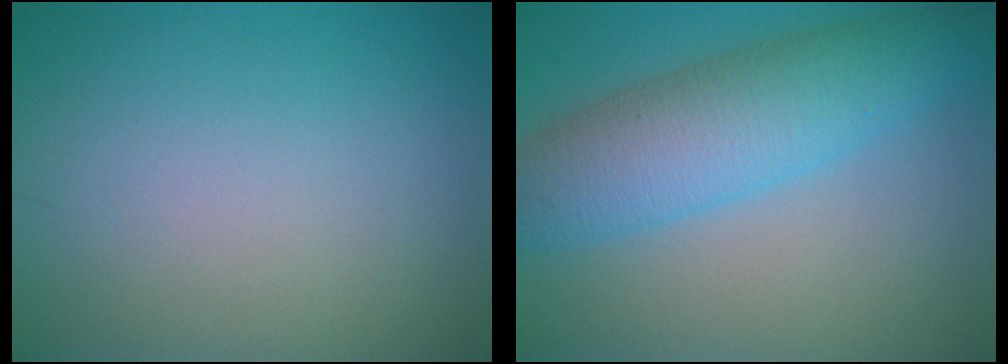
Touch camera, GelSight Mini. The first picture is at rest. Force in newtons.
{"total": 7.3, "press": 7.3, "slide": 0.2}